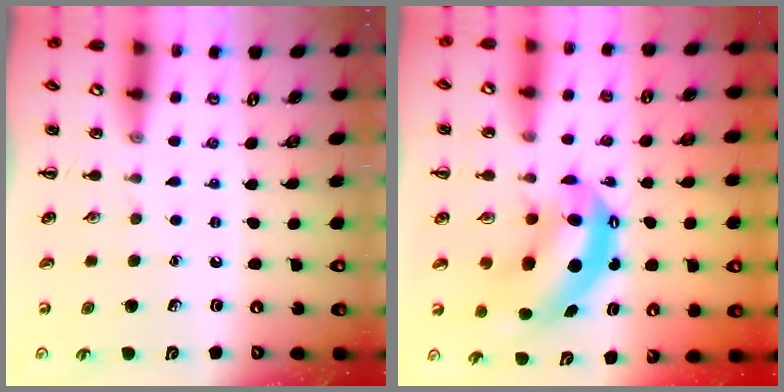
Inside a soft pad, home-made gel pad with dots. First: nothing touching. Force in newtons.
{"total": 6.6, "press": 6.5, "slide": 1.5}